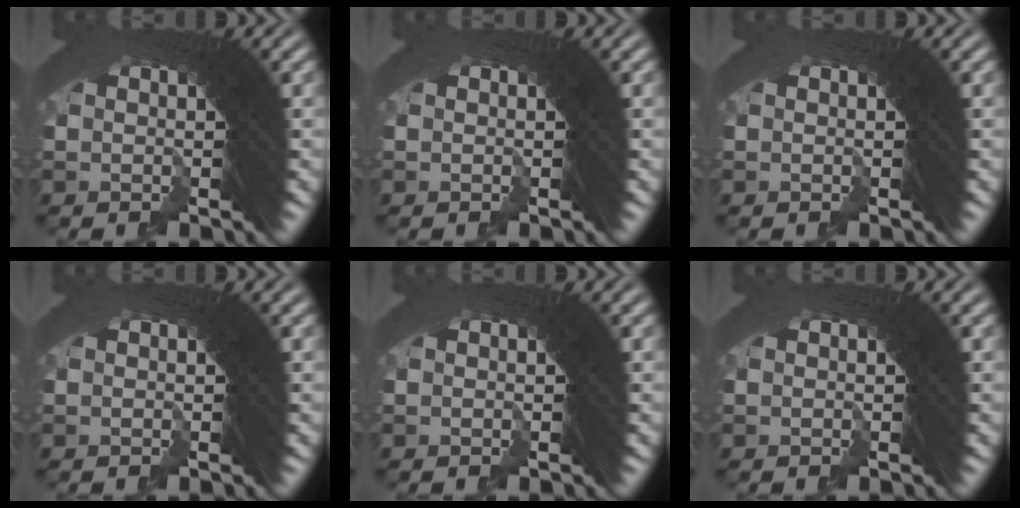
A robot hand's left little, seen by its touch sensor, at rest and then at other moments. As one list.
[{"total": 0.0}, {"total": 0.0}, {"total": 0.0}, {"total": 0.0}, {"total": 0.0}]